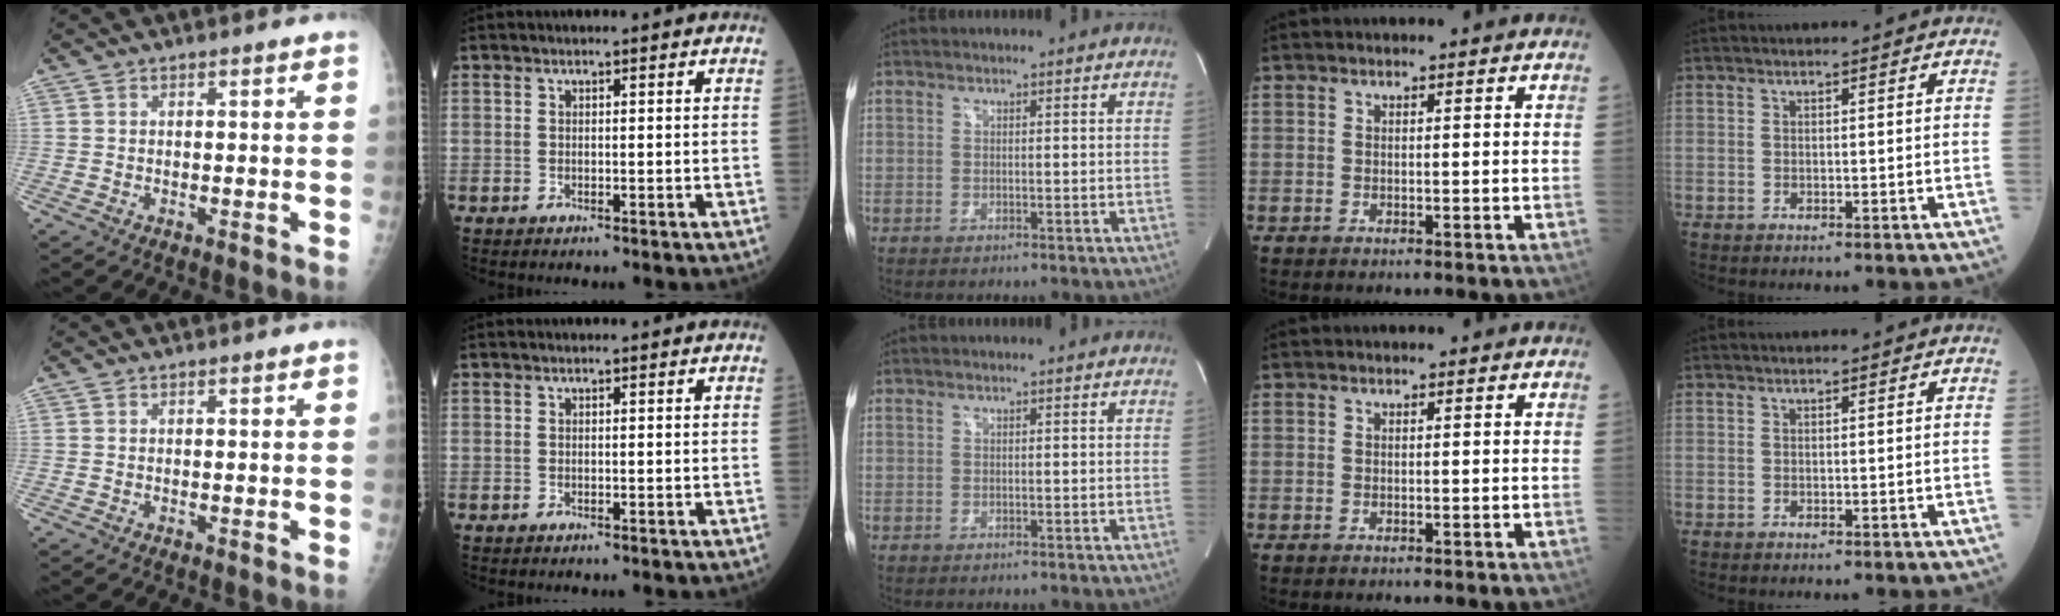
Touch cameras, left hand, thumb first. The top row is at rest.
{}